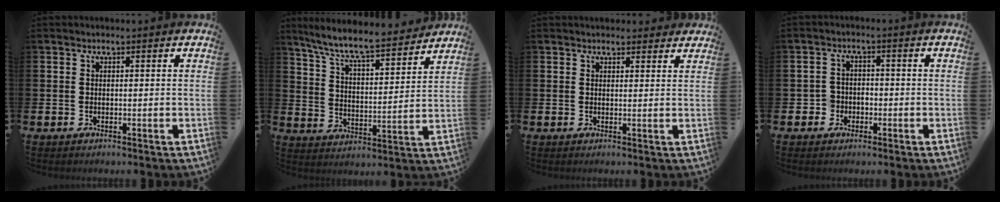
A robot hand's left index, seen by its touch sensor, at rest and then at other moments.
{"total": 8.1, "force": [7.6, 0.8, 2.9], "torque": [-0.092, -0.055, 0.130]}
{"total": 1.9, "force": [1.8, 0.6, 0.0], "torque": [0.007, -0.006, 0.033]}
{"total": 2.9, "force": [-1.4, 2.4, 0.2], "torque": [-0.017, 0.008, -0.034]}